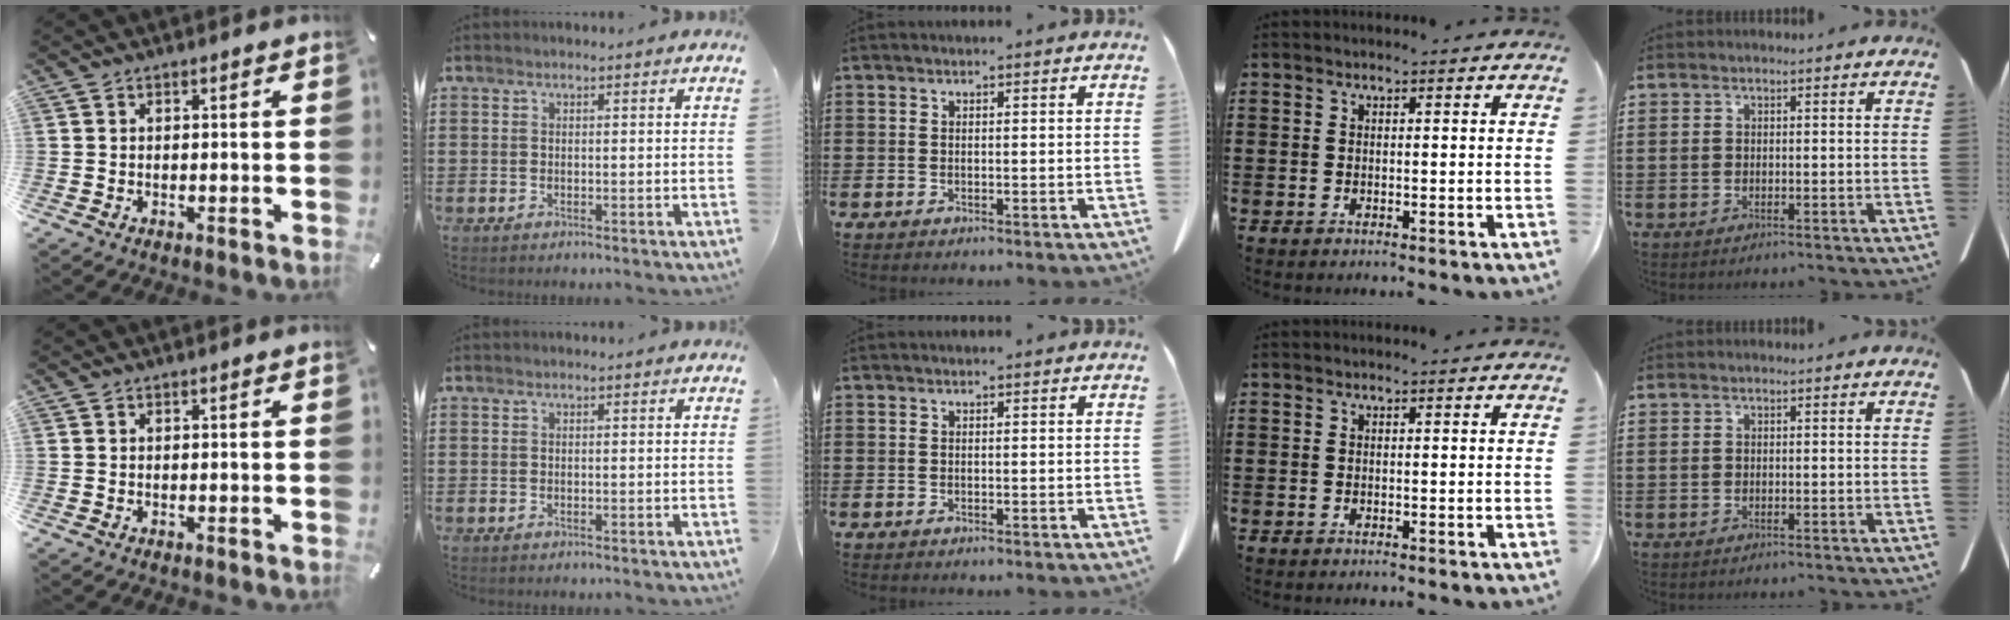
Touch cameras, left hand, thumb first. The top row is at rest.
{}